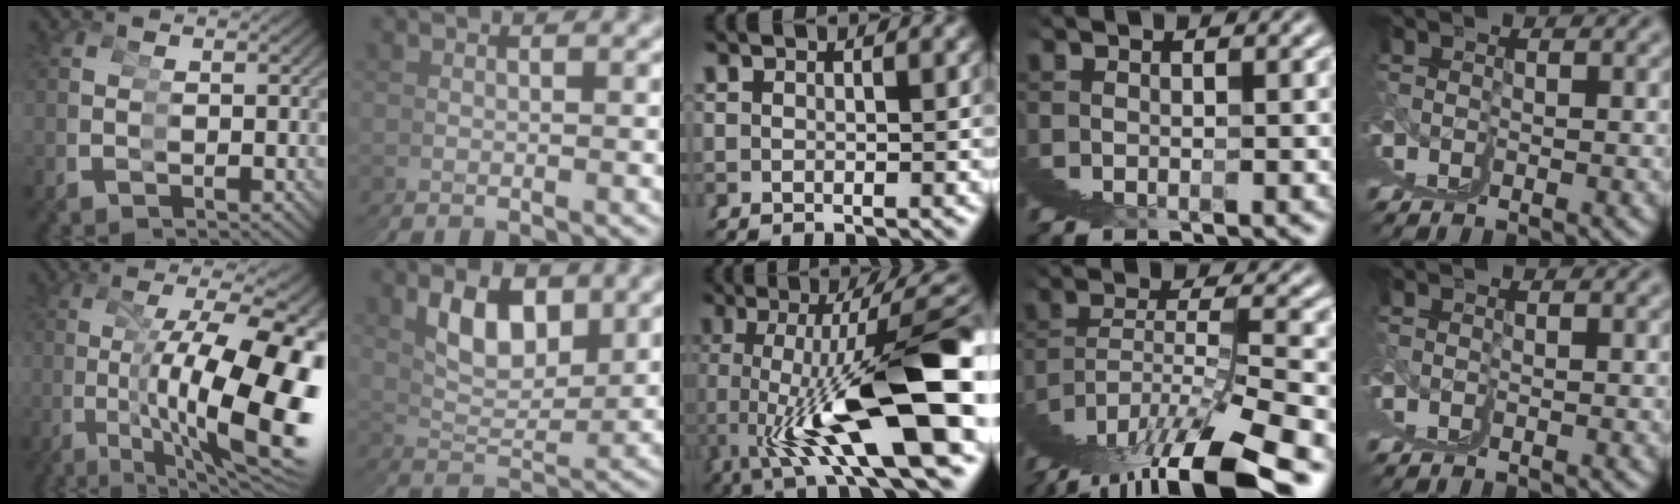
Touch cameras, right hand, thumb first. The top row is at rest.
{"thumb": {"total": 17.7, "force": [-2.1, 8.6, 15.4], "torque": [-0.265, -0.053, 0.005]}, "index": {"total": 4.6, "force": [2.4, 2.5, 2.9], "torque": [-0.044, -0.009, 0.046]}, "middle": {"total": 14.9, "force": [-1.2, 4.3, 14.2], "torque": [-0.235, -0.006, -0.008]}, "ring": {"total": 8.4, "force": [1.5, 3.9, 7.4], "torque": [-0.121, 0.023, 0.016]}, "little": {"total": 1.3, "force": [0.7, -0.8, -0.8], "torque": [0.016, 0.007, 0.008]}}